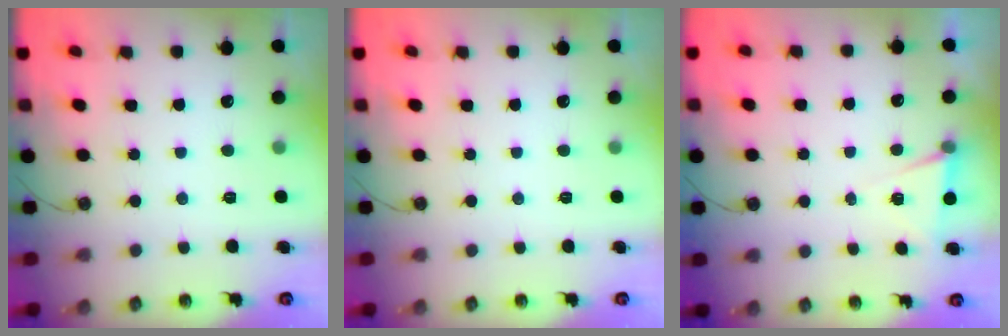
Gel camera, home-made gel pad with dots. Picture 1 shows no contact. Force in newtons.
{"total": 0.0}
{"total": 5.2, "press": 2.7, "slide": 4.5}